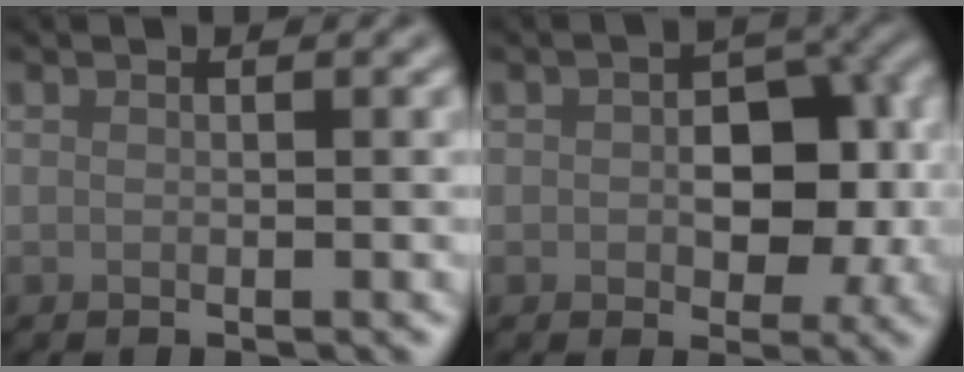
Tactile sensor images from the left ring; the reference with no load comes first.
{"total": 7.4, "force": [0.1, 4.7, 5.7], "torque": [-0.071, -0.001, -0.002]}